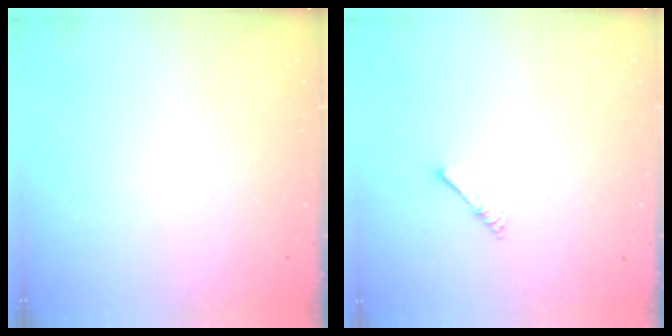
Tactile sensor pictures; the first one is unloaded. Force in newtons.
{"total": 1.6, "press": 1.6, "slide": 0.4}